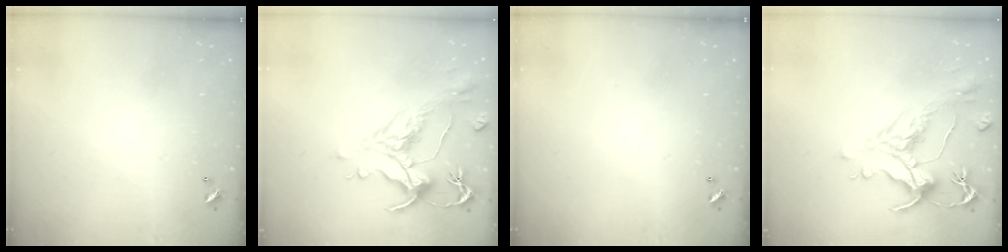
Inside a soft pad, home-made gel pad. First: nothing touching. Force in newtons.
{"total": 2.0, "press": 1.2, "slide": 1.6}
{"total": 0.0}
{"total": 2.0, "press": 1.2, "slide": 1.6}